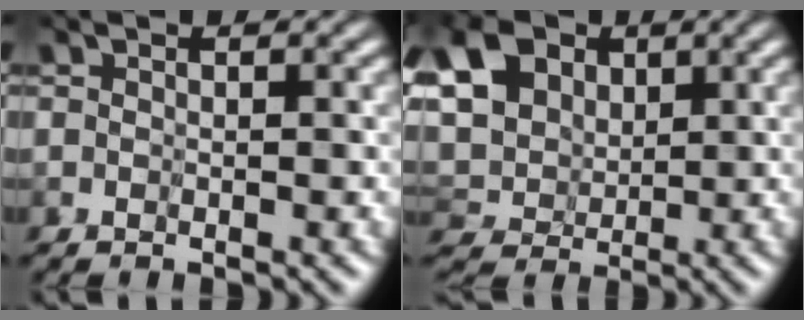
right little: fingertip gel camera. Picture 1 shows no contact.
{"total": 5.8, "force": [2.7, 4.2, 3.0], "torque": [-0.070, 0.014, 0.032]}